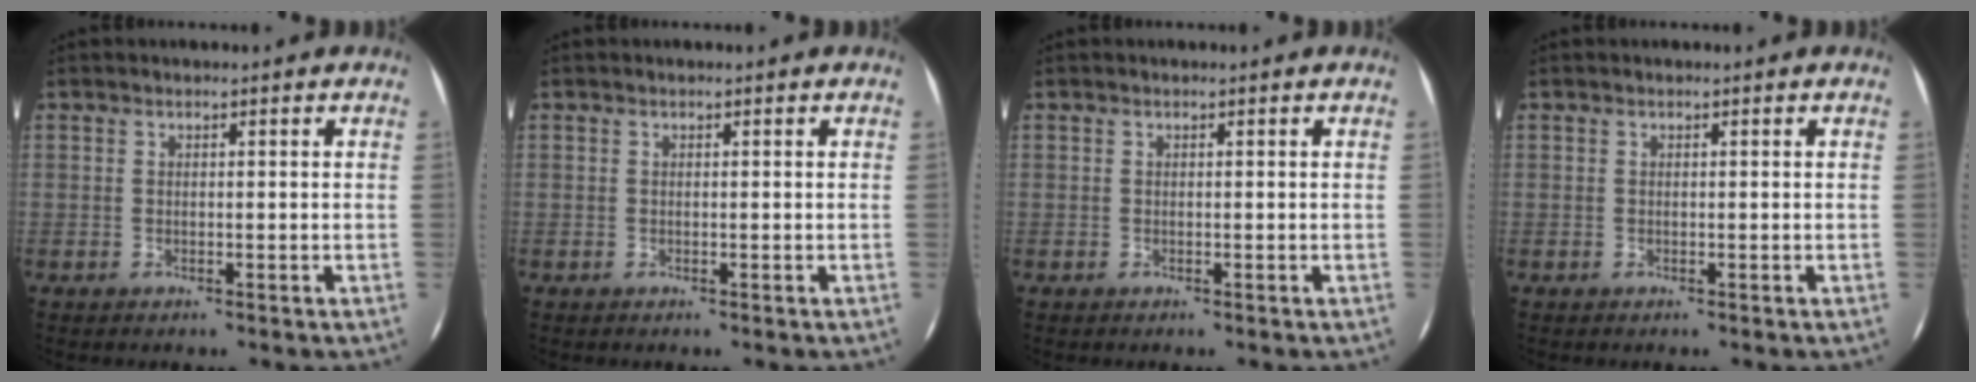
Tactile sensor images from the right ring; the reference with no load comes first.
{"total": 0.0}
{"total": 0.0}
{"total": 0.0}